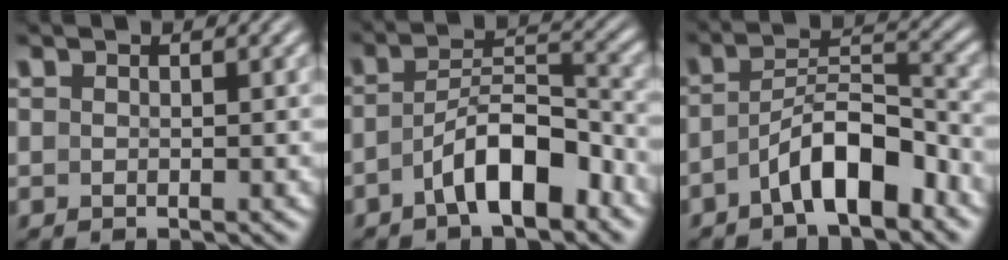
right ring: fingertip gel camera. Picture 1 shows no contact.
{"total": 5.6, "force": [-3.2, 2.3, 4.0], "torque": [-0.055, -0.003, -0.050]}
{"total": 5.7, "force": [-3.2, 2.4, 4.0], "torque": [-0.059, -0.006, -0.048]}